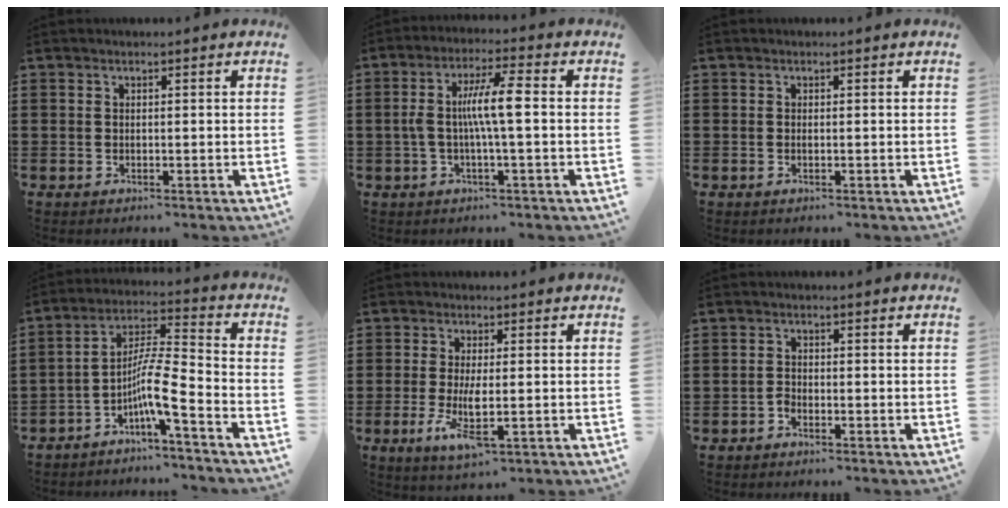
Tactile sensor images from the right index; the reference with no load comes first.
{"total": 7.4, "force": [-0.2, 1.0, 7.3], "torque": [-0.149, -0.002, -0.014]}
{"total": 0.0}
{"total": 8.1, "force": [-4.5, 0.4, 6.8], "torque": [-0.131, -0.013, -0.089]}
{"total": 5.9, "force": [-1.6, 1.5, 5.4], "torque": [-0.118, -0.017, -0.031]}
{"total": 1.2, "force": [-1.1, 0.5, 0.3], "torque": [-0.011, -0.001, -0.021]}